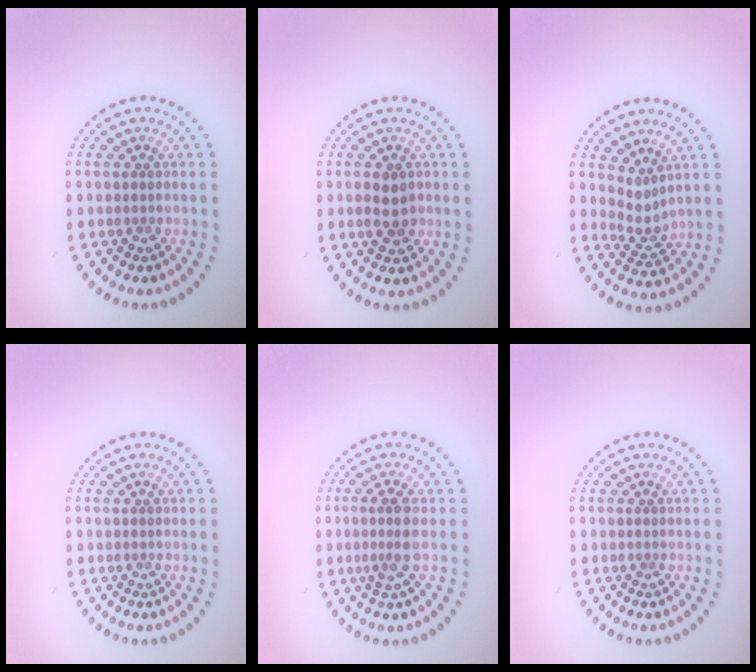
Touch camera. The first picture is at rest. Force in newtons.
{"total": 2.6, "press": 2.6, "slide": 0.0}
{"total": 2.1, "press": 1.4, "slide": 1.5}
{"total": 0.0}
{"total": 2.2, "press": 1.9, "slide": 1.2}
{"total": 0.0}